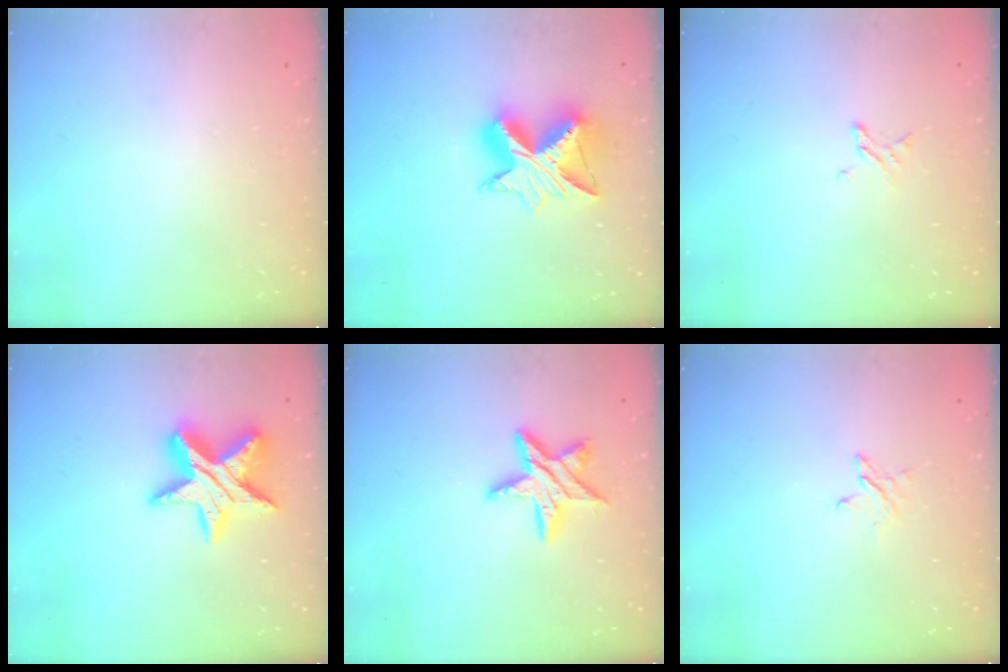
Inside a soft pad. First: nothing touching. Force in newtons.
{"total": 12.4, "press": 12.4, "slide": 1.3}
{"total": 1.6, "press": 1.6, "slide": 0.2}
{"total": 16.5, "press": 16.4, "slide": 1.1}
{"total": 12.9, "press": 12.9, "slide": 0.7}
{"total": 2.7, "press": 2.7, "slide": 0.3}